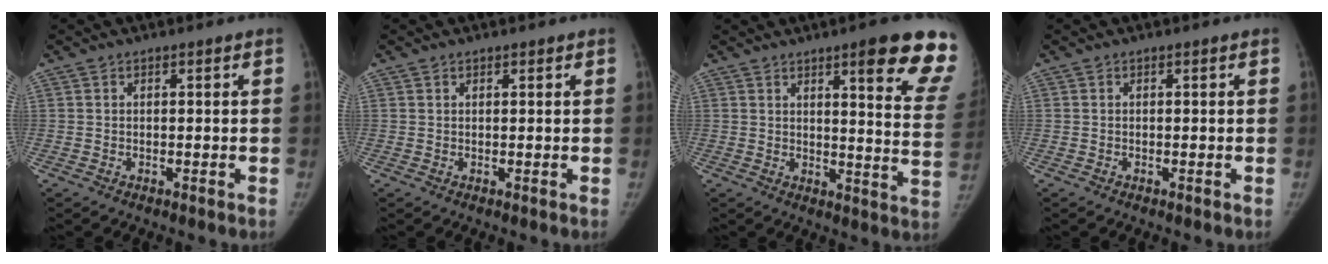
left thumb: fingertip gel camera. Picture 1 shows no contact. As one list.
[{"total": 0.7, "force": [0.6, 0.4, 0.0], "torque": [0.005, -0.004, 0.008]}, {"total": 16.7, "force": [10.7, 2.2, 12.5], "torque": [-0.133, -0.055, 0.122]}, {"total": 0.0}]